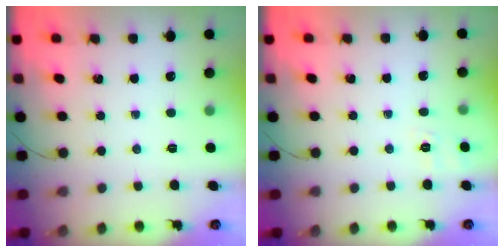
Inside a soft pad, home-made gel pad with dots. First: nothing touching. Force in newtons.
{"total": 2.7, "press": 2.0, "slide": 1.8}